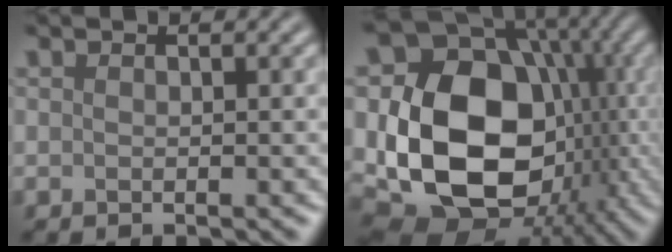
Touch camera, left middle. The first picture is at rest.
{"total": 17.8, "force": [-1.3, 14.0, 10.9], "torque": [-0.184, -0.023, -0.004]}